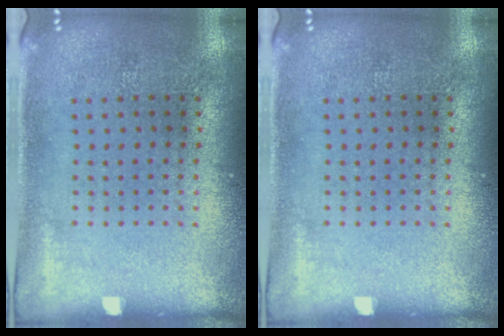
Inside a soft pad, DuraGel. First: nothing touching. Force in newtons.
{"total": 0.0}